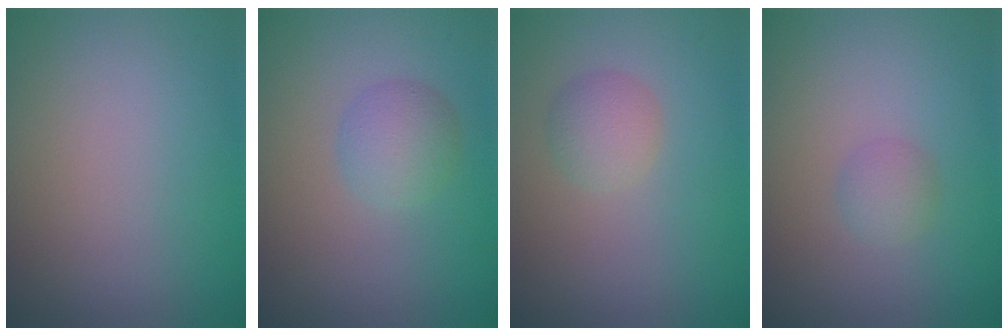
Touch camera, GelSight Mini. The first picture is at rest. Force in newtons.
{"total": 2.6, "press": 2.6, "slide": 0.1}
{"total": 2.0, "press": 2.0, "slide": 0.1}
{"total": 1.3, "press": 1.3, "slide": 0.1}